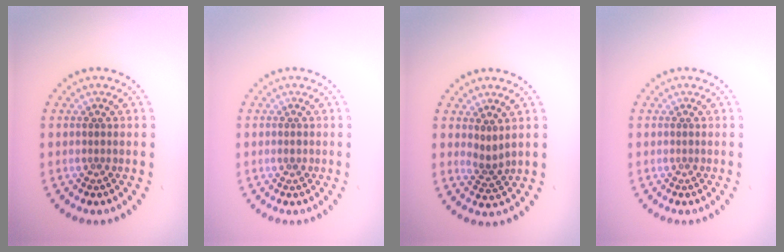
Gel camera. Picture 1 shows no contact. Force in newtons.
{"total": 0.7, "press": 0.7, "slide": 0.1}
{"total": 1.8, "press": 1.1, "slide": 1.4}
{"total": 0.0}